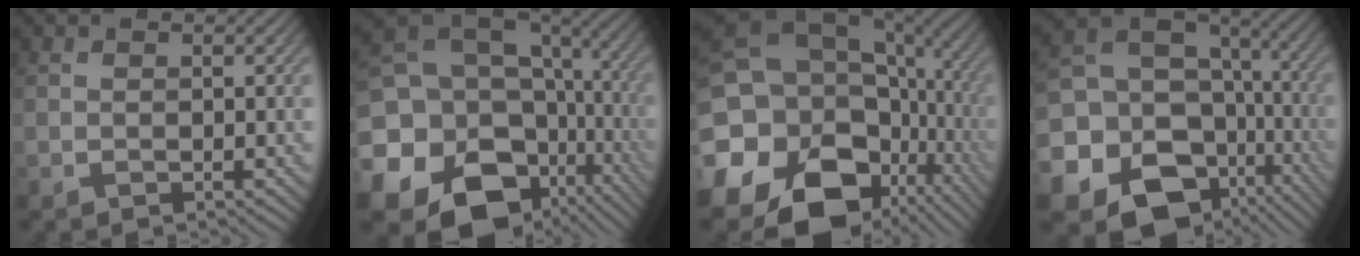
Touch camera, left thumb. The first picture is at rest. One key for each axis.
{"total": 22.4, "fx": -5.6, "fy": 17.9, "fz": 12.2, "tx": -0.264, "ty": -0.045, "tz": -0.069}
{"total": 20.1, "fx": -4.6, "fy": 15.9, "fz": 11.4, "tx": -0.245, "ty": -0.044, "tz": -0.043}
{"total": 21.8, "fx": -7.1, "fy": 17.9, "fz": 10.2, "tx": -0.230, "ty": -0.042, "tz": -0.098}